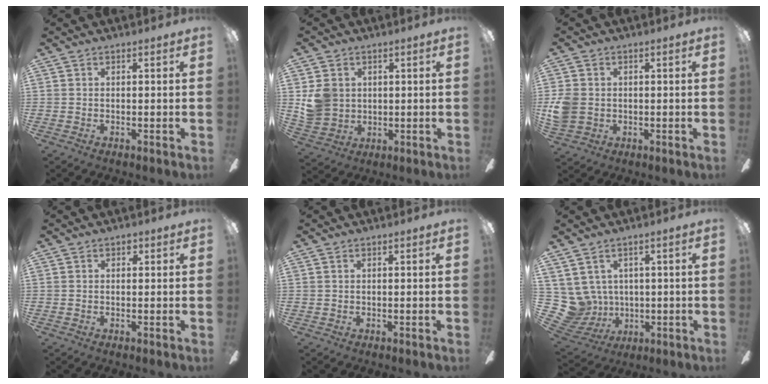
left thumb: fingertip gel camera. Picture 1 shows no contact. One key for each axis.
{"total": 7.2, "fx": 1.9, "fy": 6.6, "fz": 2.1, "tx": -0.040, "ty": 0.006, "tz": 0.040}
{"total": 5.7, "fx": 0.0, "fy": 5.0, "fz": 2.7, "tx": -0.057, "ty": 0.010, "tz": 0.004}
{"total": 1.0, "fx": 0.5, "fy": 0.8, "fz": 0.4, "tx": 0.000, "ty": 0.000, "tz": 0.007}
{"total": 0.0}
{"total": 8.0, "fx": 2.3, "fy": 7.5, "fz": 1.4, "tx": -0.092, "ty": -0.022, "tz": 0.052}